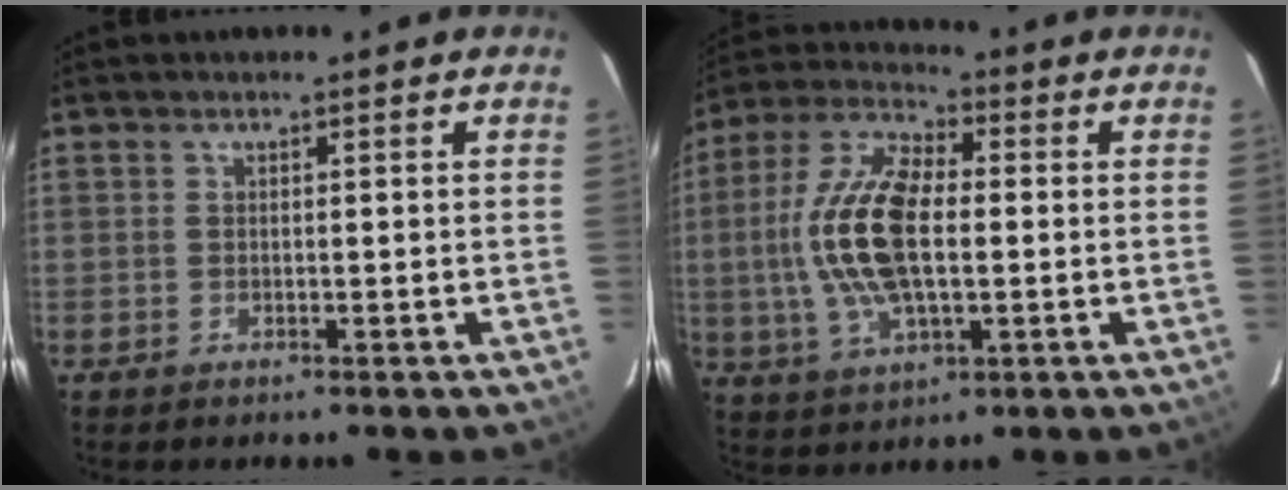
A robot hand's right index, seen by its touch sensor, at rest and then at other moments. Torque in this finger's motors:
{"motor_torque": [2.14, 0.00, 1.05, 0.21]}